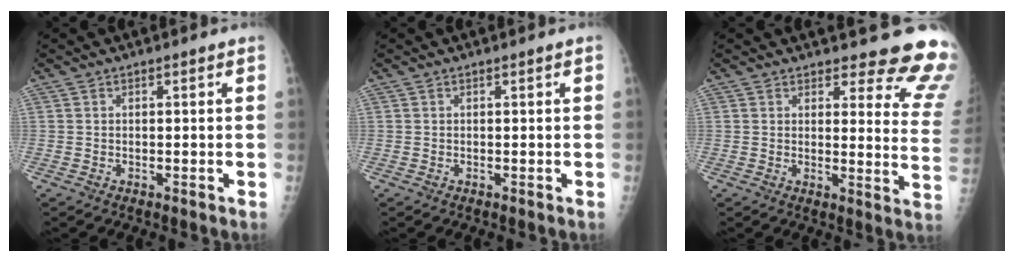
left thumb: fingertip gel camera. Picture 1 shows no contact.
{"total": 0.0}
{"total": 14.6, "force": [13.7, 3.6, 3.6], "torque": [0.013, -0.132, 0.123]}